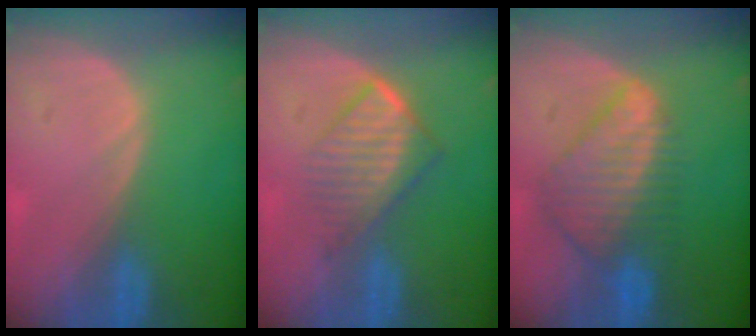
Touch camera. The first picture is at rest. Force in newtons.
{"total": 6.8, "press": 5.9, "slide": 3.4}
{"total": 8.7, "press": 7.6, "slide": 4.3}